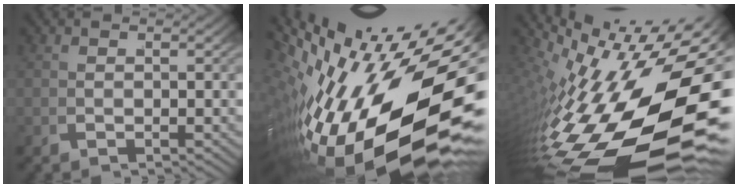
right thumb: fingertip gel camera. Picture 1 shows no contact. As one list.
[{"total": 24.7, "force": [-1.9, 13.8, 20.4], "torque": [-0.330, -0.044, 0.006]}, {"total": 19.7, "force": [-2.3, 8.7, 17.5], "torque": [-0.268, -0.046, -0.001]}]